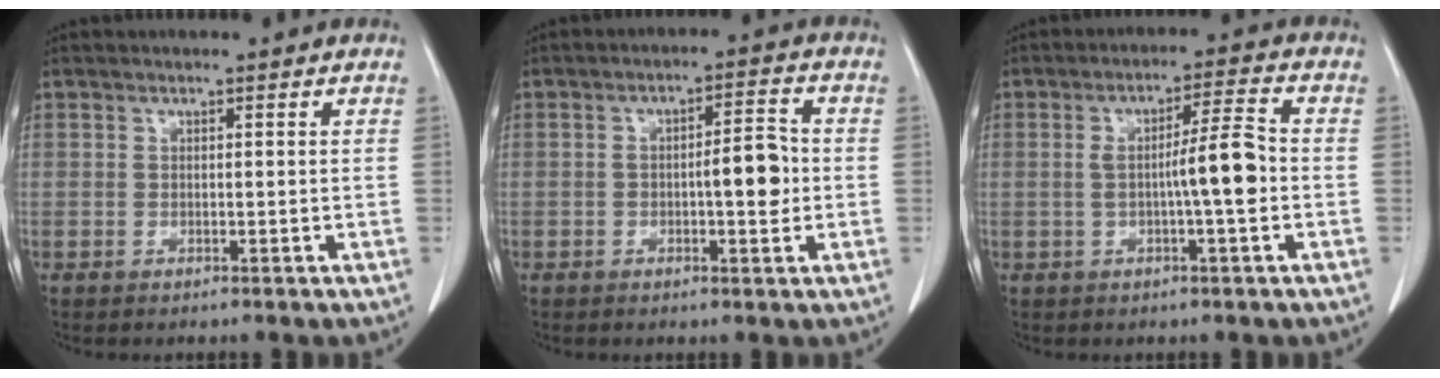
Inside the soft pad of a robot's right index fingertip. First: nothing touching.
{"total": 6.2, "force": [-0.7, 1.6, 5.9], "torque": [-0.087, 0.014, -0.008]}
{"total": 7.0, "force": [-0.9, 0.1, 7.0], "torque": [-0.113, 0.010, -0.015]}